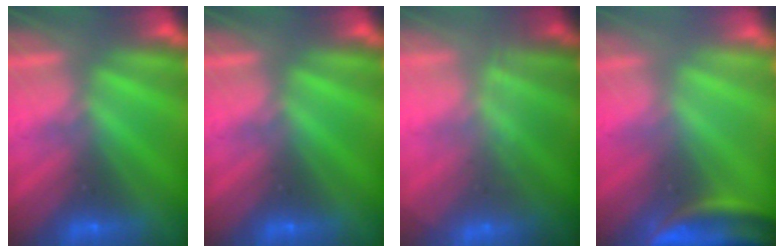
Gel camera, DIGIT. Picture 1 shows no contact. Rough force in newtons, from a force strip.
{"total": 0.0}
{"total": 8.7}
{"total": 3.8}